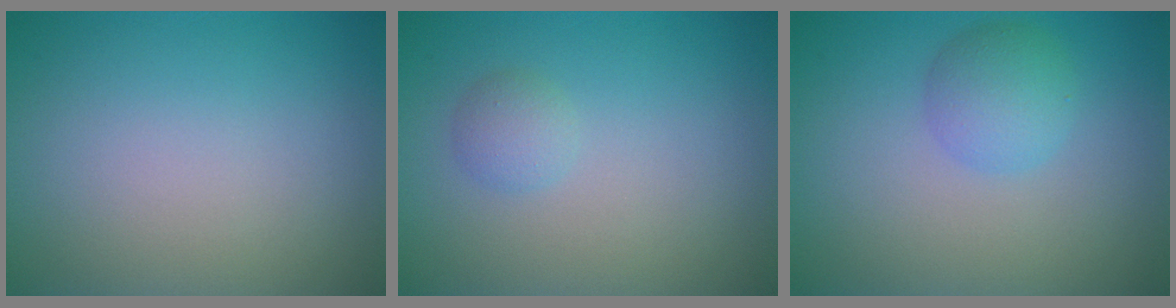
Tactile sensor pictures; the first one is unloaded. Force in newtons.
{"total": 1.3, "press": 1.3, "slide": 0.0}
{"total": 2.8, "press": 2.8, "slide": 0.1}